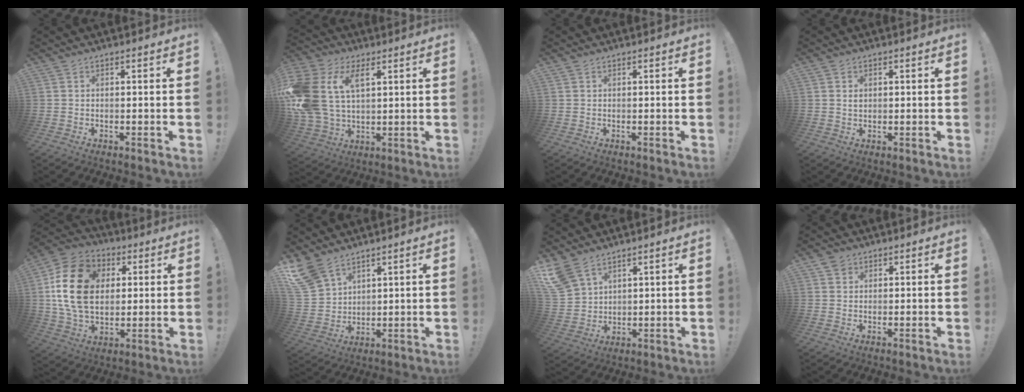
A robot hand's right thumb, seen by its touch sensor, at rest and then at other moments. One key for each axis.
{"total": 17.7, "fx": 6.3, "fy": 11.8, "fz": 11.6, "tx": -0.266, "ty": -0.019, "tz": 0.116}
{"total": 0.0}
{"total": 1.1, "fx": 0.5, "fy": 0.9, "fz": 0.3, "tx": 0.005, "ty": -0.002, "tz": 0.008}
{"total": 21.5, "fx": 4.2, "fy": 15.7, "fz": 14.1, "tx": -0.250, "ty": -0.001, "tz": 0.076}
{"total": 10.0, "fx": 7.5, "fy": 5.5, "fz": 3.8, "tx": -0.082, "ty": -0.044, "tz": 0.154}
{"total": 8.5, "fx": 6.3, "fy": 4.5, "fz": 3.6, "tx": -0.076, "ty": -0.030, "tz": 0.130}
{"total": 2.2, "fx": 1.5, "fy": 1.7, "fz": 0.2, "tx": 0.006, "ty": -0.004, "tz": 0.025}